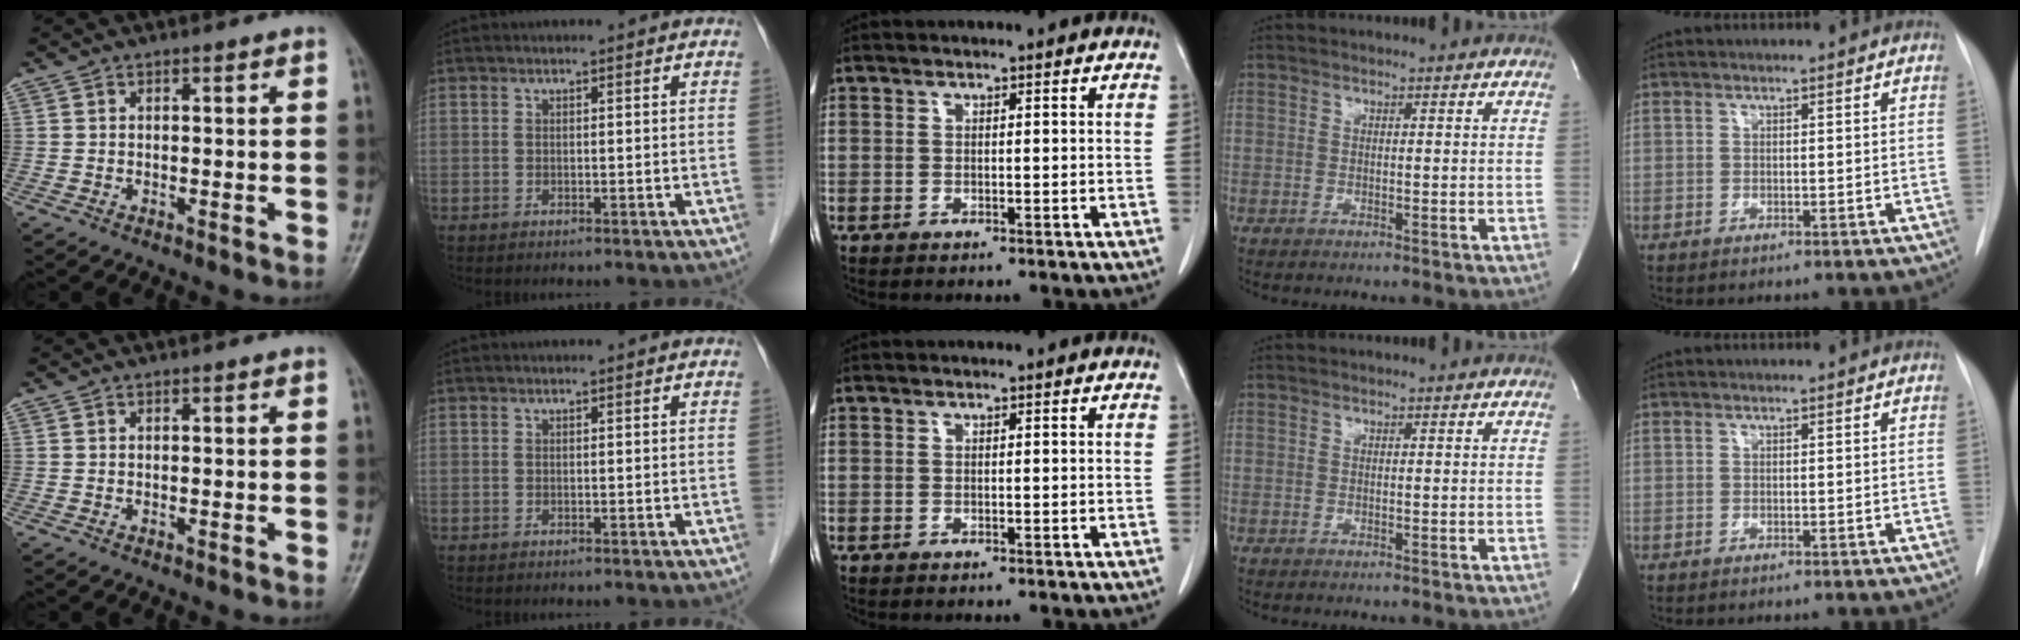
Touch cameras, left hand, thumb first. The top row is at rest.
{}